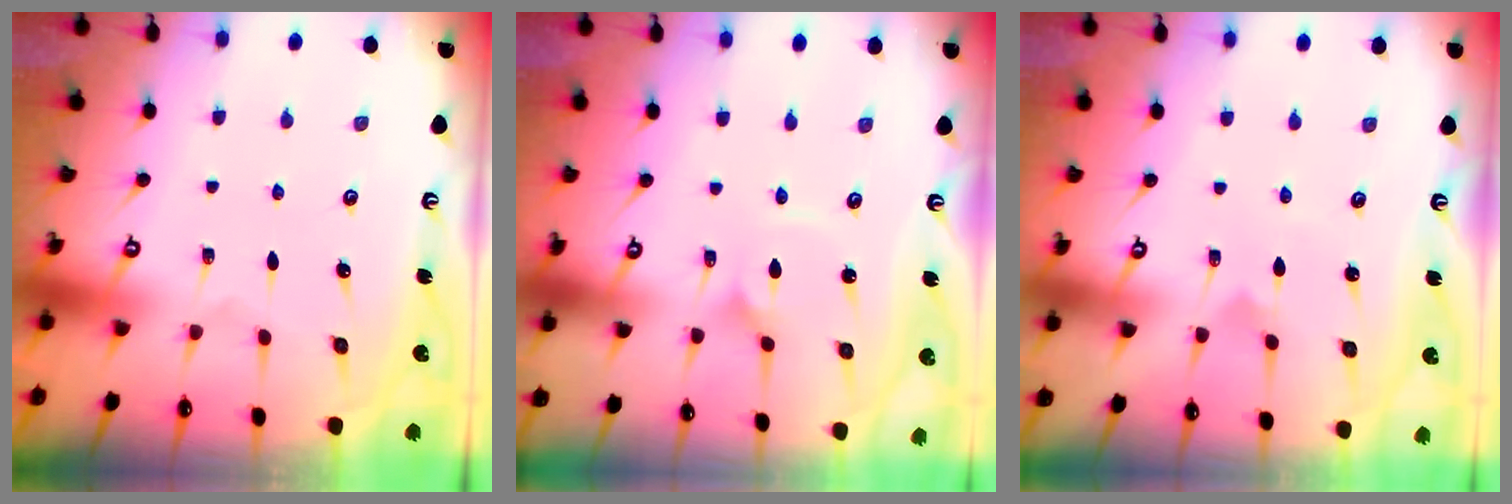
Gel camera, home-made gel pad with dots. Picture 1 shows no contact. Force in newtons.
{"total": 2.2, "press": 2.2, "slide": 0.1}
{"total": 1.8, "press": 1.8, "slide": 0.1}